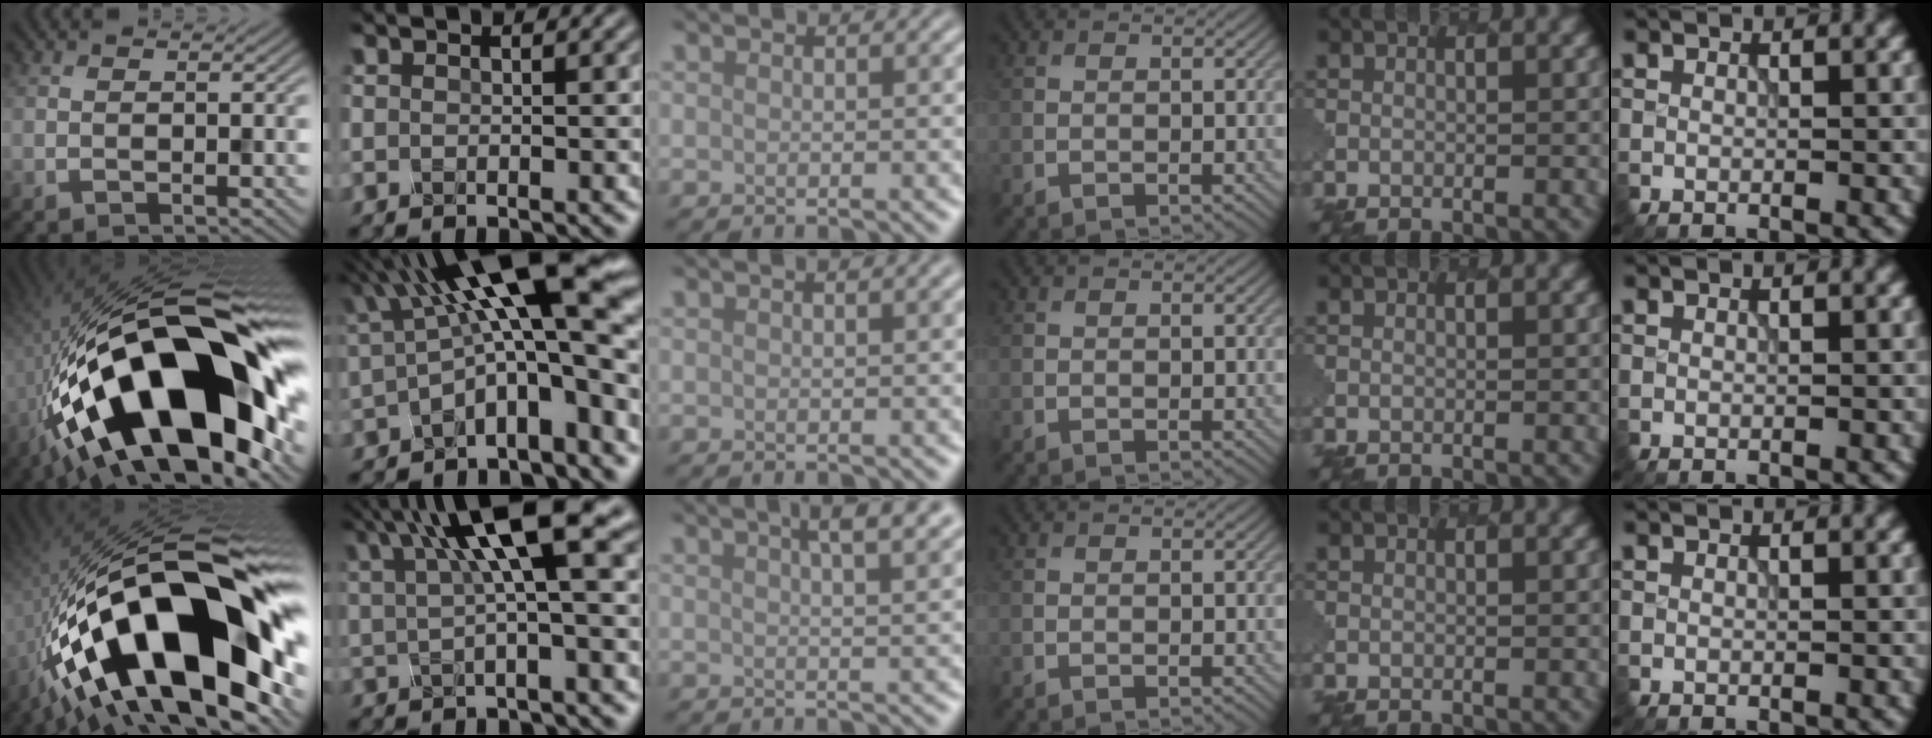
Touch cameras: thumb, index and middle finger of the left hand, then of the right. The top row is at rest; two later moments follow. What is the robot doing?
{"motion": "dispense", "object": "syringe"}